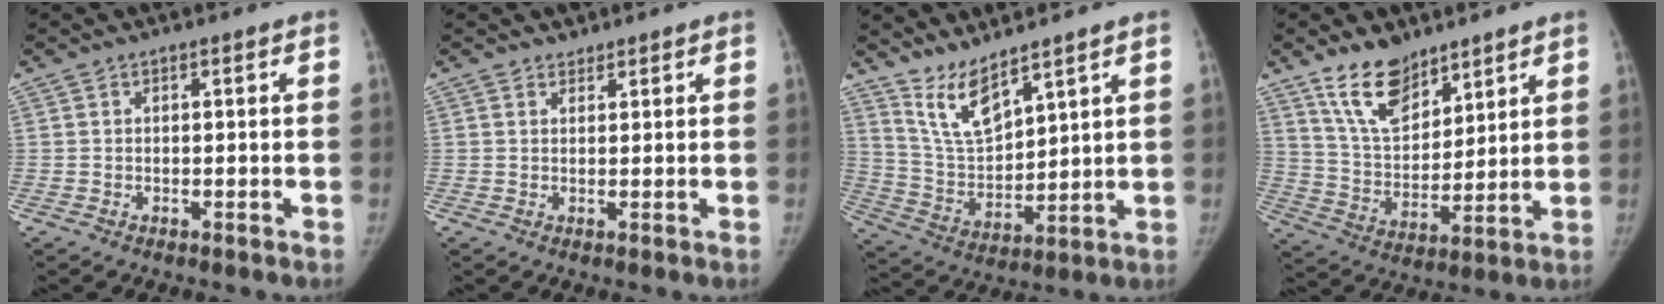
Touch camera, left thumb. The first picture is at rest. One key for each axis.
{"total": 1.3, "fx": 1.1, "fy": 0.8, "fz": -0.1, "tx": 0.013, "ty": -0.007, "tz": 0.011}
{"total": 8.7, "fx": 7.2, "fy": 1.9, "fz": 4.5, "tx": -0.082, "ty": -0.061, "tz": 0.161}
{"total": 12.4, "fx": 9.0, "fy": 6.2, "fz": 5.9, "tx": -0.078, "ty": -0.057, "tz": 0.179}